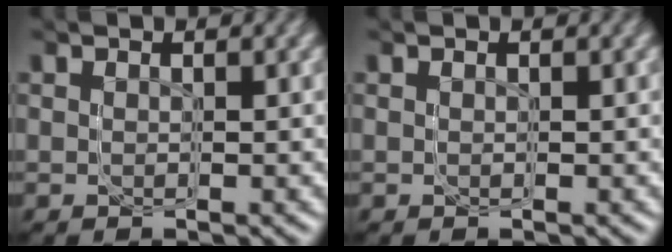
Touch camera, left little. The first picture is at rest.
{"total": 0.0}